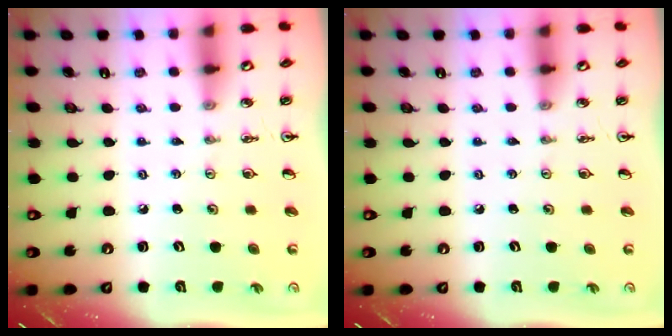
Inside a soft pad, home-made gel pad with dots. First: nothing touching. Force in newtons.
{"total": 0.0}